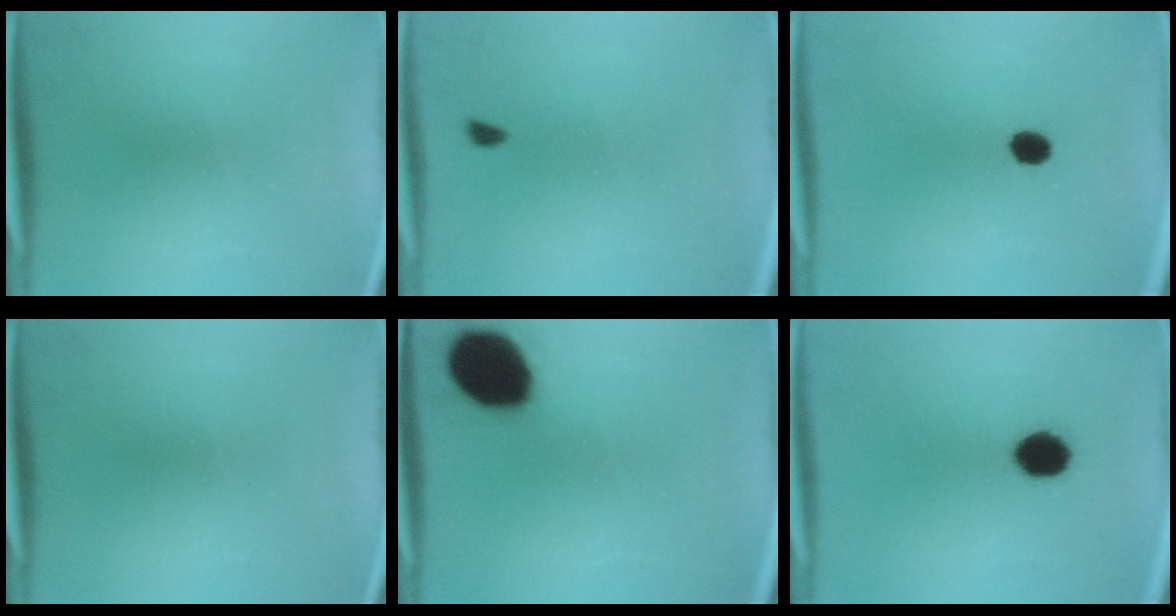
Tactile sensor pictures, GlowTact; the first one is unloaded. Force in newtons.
{"total": 1.1}
{"total": 3.7}
{"total": 0.0}
{"total": 19.1}
{"total": 8.2}